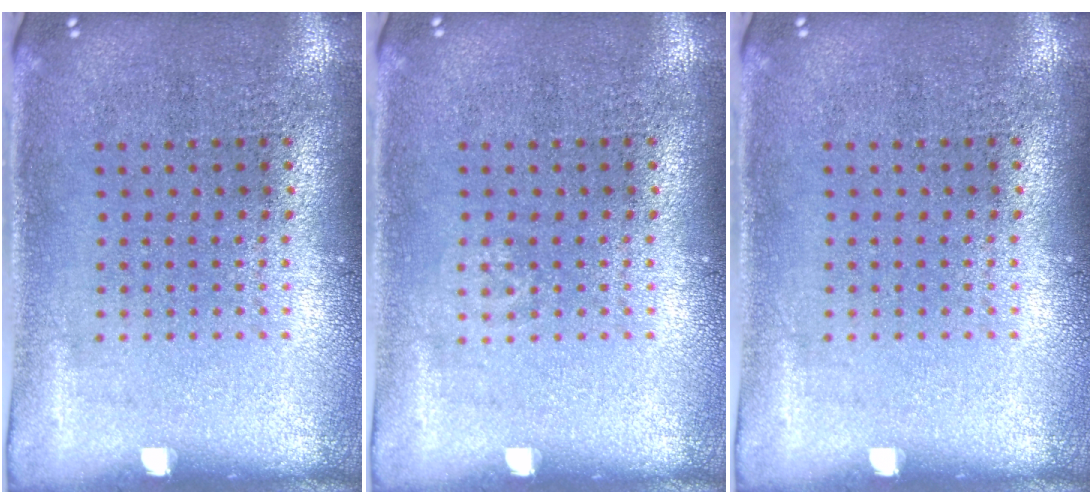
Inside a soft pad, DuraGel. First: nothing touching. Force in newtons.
{"total": 0.7, "press": 0.7, "slide": 0.1}
{"total": 0.0}